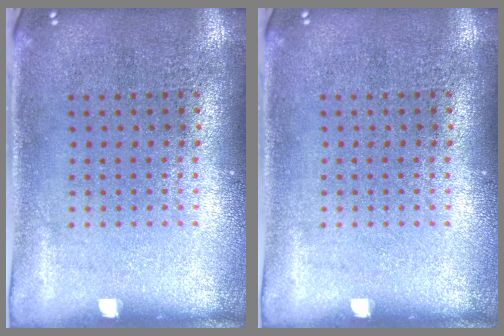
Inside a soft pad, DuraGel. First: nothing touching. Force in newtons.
{"total": 0.0}